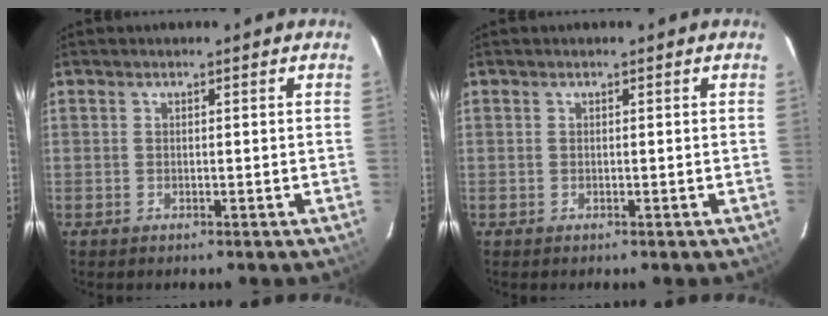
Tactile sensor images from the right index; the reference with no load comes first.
{"total": 0.0}